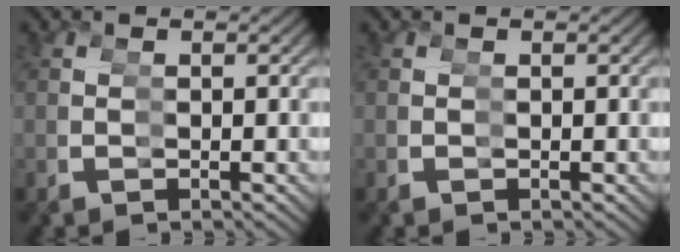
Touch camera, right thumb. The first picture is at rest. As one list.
[{"total": 0.0}]